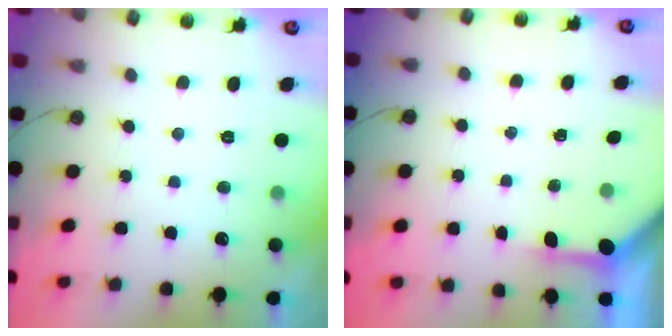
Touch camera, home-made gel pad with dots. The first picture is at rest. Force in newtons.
{"total": 3.6, "press": 3.6, "slide": 0.4}